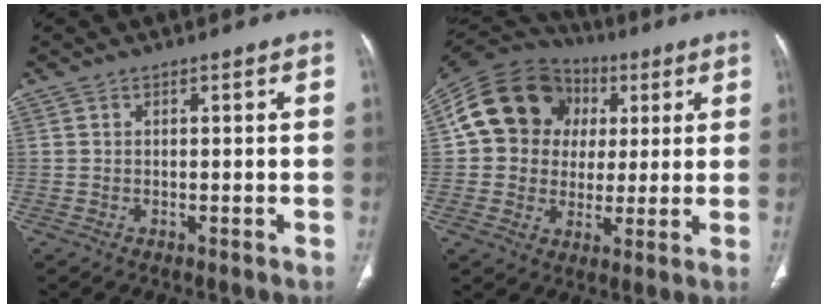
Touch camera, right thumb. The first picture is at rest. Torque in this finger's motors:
{"motor_torque": [1.20, 3.48, 1.20, -0.01, 0.14]}